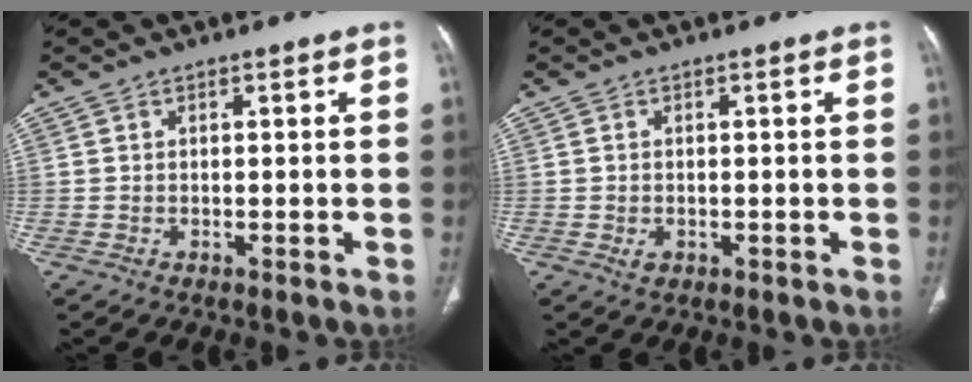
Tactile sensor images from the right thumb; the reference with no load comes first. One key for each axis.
{"total": 1.5, "fx": -0.4, "fy": 1.1, "fz": 1.0, "tx": -0.018, "ty": 0.002, "tz": -0.001}